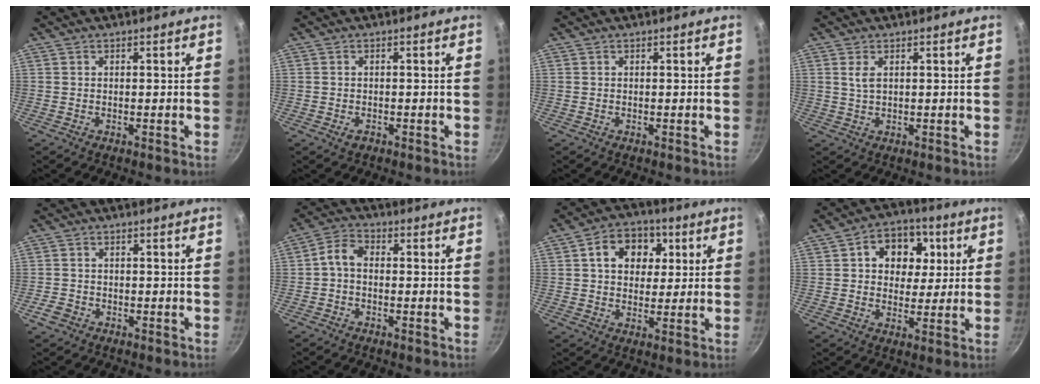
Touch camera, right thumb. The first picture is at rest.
{"total": 1.3, "force": [-0.7, 0.9, 0.7], "torque": [-0.011, 0.001, -0.012]}
{"total": 0.0}
{"total": 2.3, "force": [0.8, 1.2, 1.8], "torque": [-0.034, -0.005, 0.017]}
{"total": 2.6, "force": [-1.4, 1.9, 1.0], "torque": [-0.018, 0.013, -0.025]}
{"total": 4.3, "force": [-0.7, 2.8, 3.1], "torque": [-0.064, 0.025, -0.027]}
{"total": 10.7, "force": [3.1, 8.2, 6.1], "torque": [-0.062, 0.003, 0.036]}
{"total": 11.6, "force": [3.2, 9.2, 6.4], "torque": [-0.053, -0.002, 0.037]}